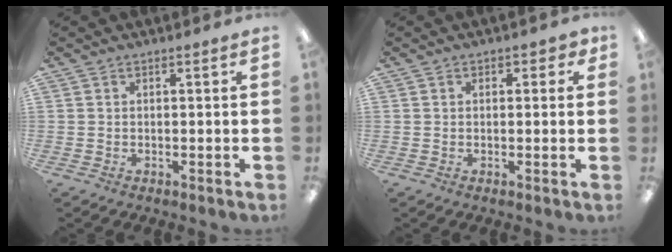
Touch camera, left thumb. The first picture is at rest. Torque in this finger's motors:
{"motor_torque": [0.03, 0.11, -0.55, 0.21, 0.03]}